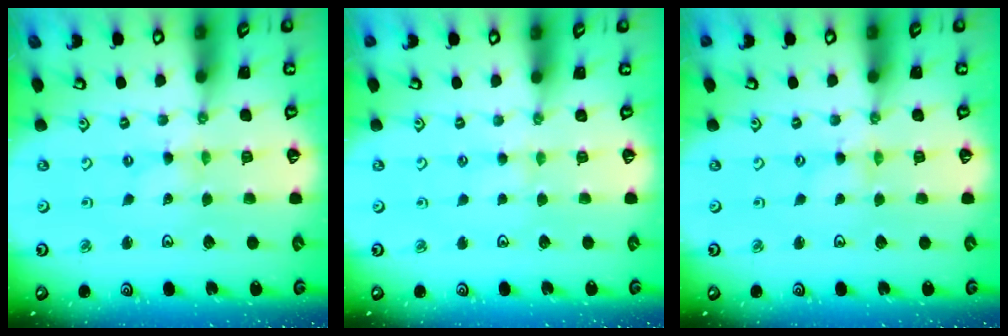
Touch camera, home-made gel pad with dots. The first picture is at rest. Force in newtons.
{"total": 2.3, "press": 2.3, "slide": 0.4}
{"total": 1.6, "press": 1.6, "slide": 0.2}